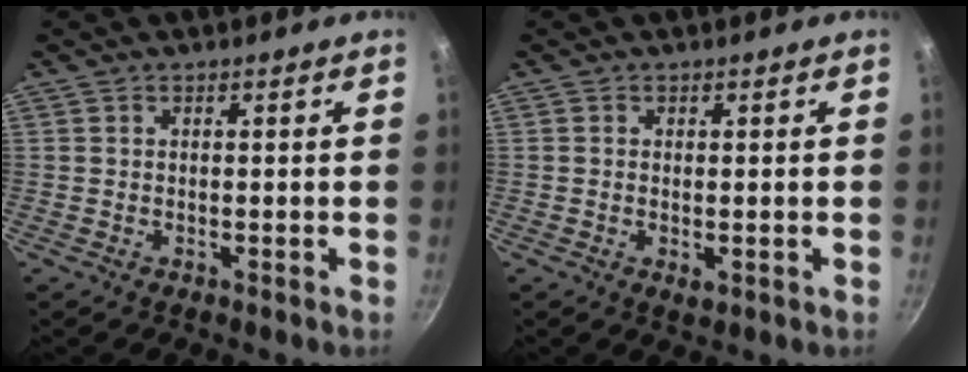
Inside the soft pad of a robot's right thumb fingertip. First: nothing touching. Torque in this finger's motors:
{"motor_torque": [-0.32, 0.04, -0.18, 0.02, 0.01]}